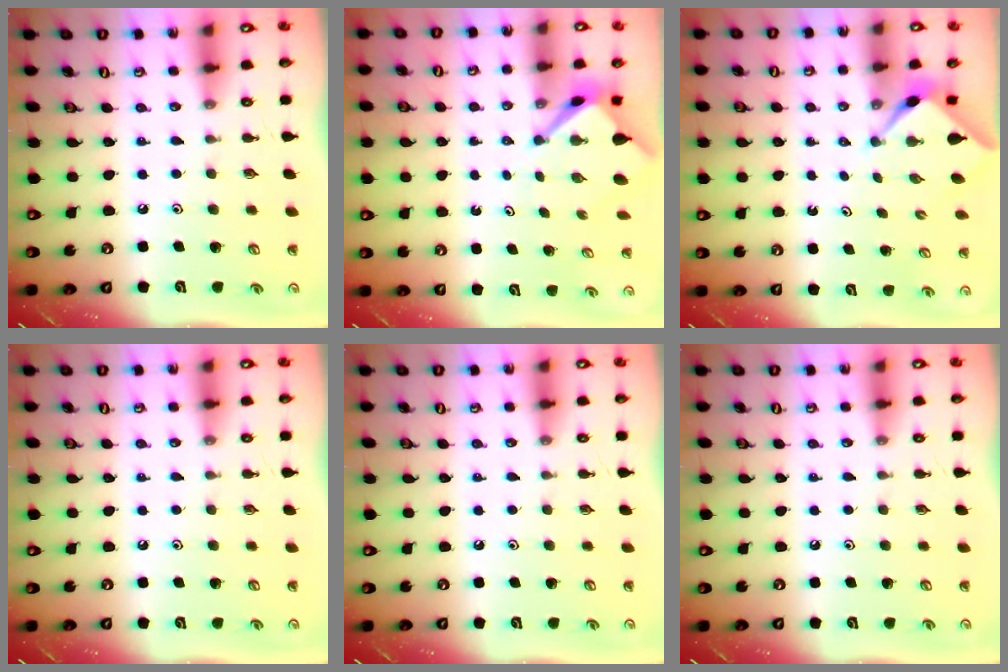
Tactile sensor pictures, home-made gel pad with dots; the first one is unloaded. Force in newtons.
{"total": 3.5, "press": 3.5, "slide": 0.3}
{"total": 2.3, "press": 2.3, "slide": 0.3}
{"total": 0.0}
{"total": 0.0}
{"total": 0.0}